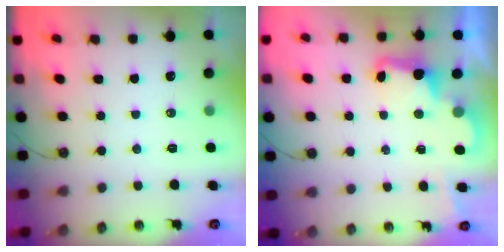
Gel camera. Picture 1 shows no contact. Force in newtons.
{"total": 3.2, "press": 3.1, "slide": 0.6}